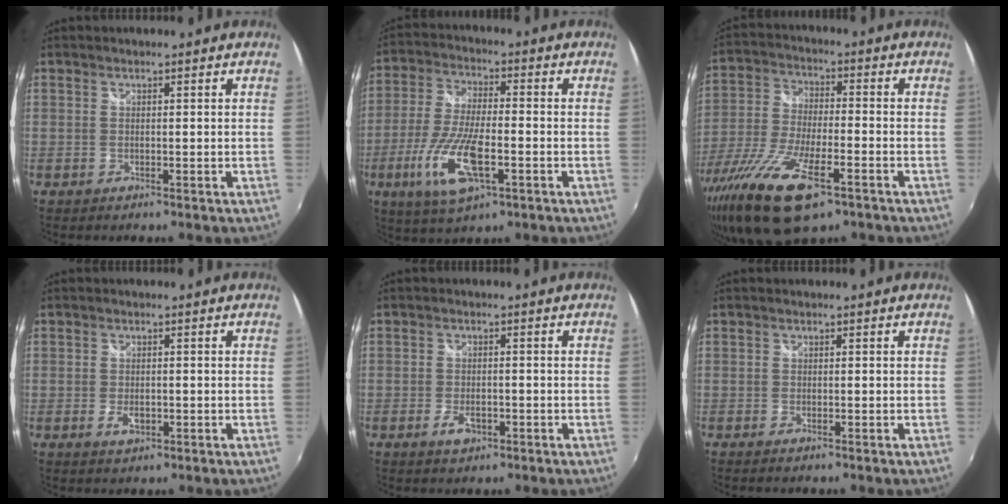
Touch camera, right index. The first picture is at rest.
{"total": 13.5, "force": [-5.0, 4.3, 11.8], "torque": [-0.251, -0.017, -0.095]}
{"total": 19.5, "force": [-11.4, 6.7, 14.4], "torque": [-0.297, -0.059, -0.212]}
{"total": 2.7, "force": [-0.9, 1.6, 2.0], "torque": [-0.036, -0.005, -0.015]}
{"total": 3.6, "force": [-1.8, 1.9, 2.4], "torque": [-0.053, -0.005, -0.030]}
{"total": 0.9, "force": [-0.7, 0.4, 0.5], "torque": [-0.010, -0.004, -0.015]}